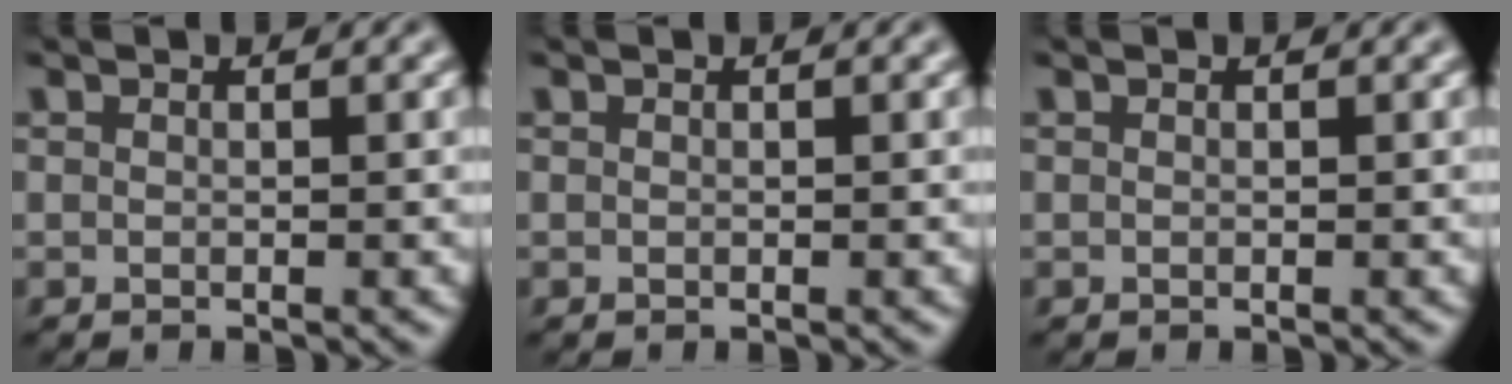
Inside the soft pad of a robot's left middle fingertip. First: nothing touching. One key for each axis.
{"total": 0.0}
{"total": 0.0}